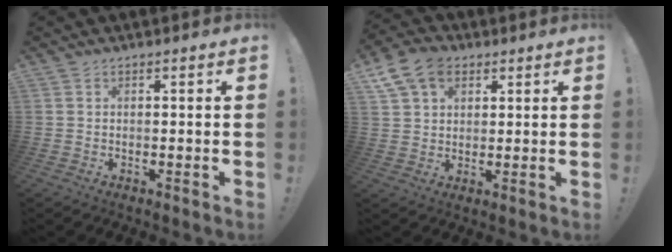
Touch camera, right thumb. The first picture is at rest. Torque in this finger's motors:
{"motor_torque": [0.07, 0.24, 0.15, -0.04, 0.02]}